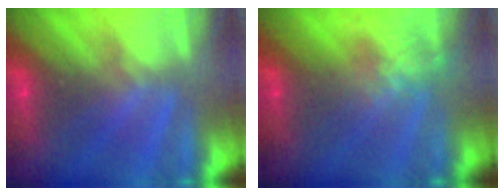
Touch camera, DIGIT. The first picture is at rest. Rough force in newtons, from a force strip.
{"total": 5.3}